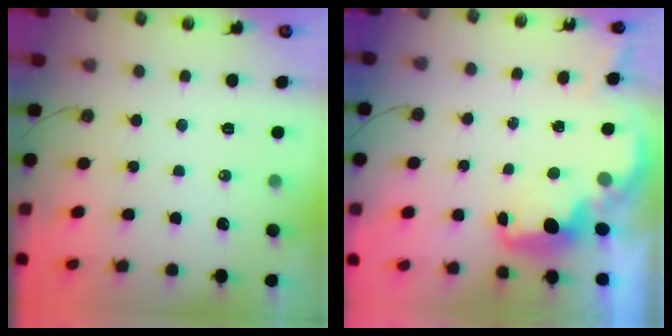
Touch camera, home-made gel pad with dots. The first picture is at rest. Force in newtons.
{"total": 3.0, "press": 3.0, "slide": 0.7}